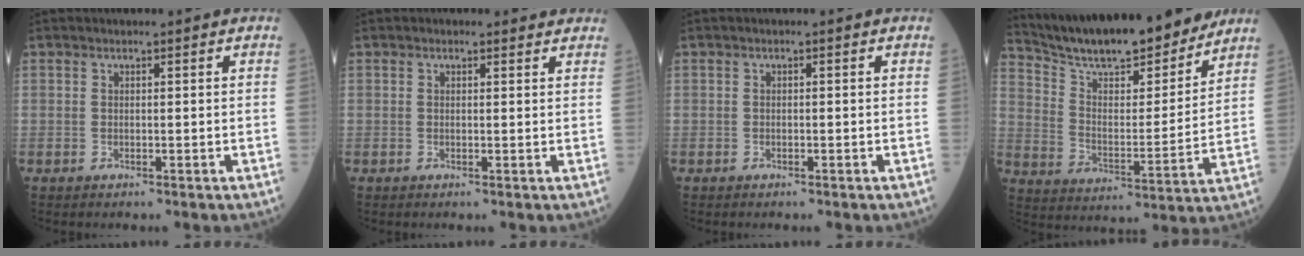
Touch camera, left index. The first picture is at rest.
{"total": 2.1, "force": [1.9, 0.8, 0.2], "torque": [-0.001, -0.001, 0.010]}
{"total": 0.0}
{"total": 19.2, "force": [17.3, 2.7, 7.8], "torque": [-0.137, -0.014, 0.272]}